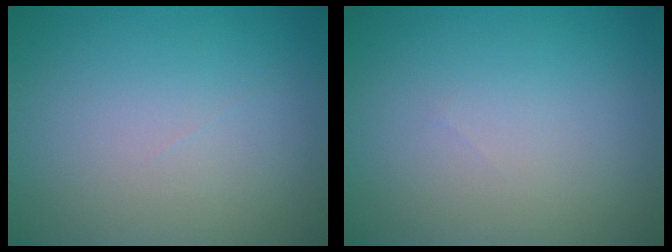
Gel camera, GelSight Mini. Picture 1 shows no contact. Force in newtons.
{"total": 0.0}